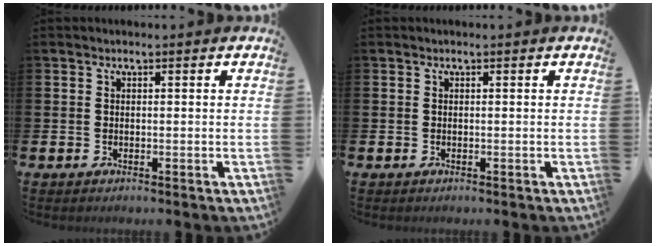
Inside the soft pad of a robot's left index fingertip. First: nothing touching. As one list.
[{"total": 0.0}]